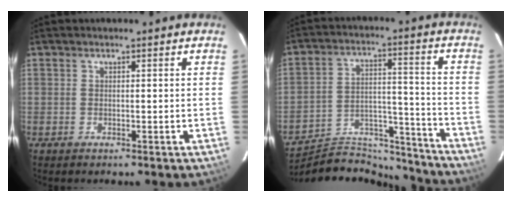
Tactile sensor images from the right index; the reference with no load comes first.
{"total": 19.6, "force": [-18.3, 6.0, 3.4], "torque": [-0.067, 0.051, -0.264]}